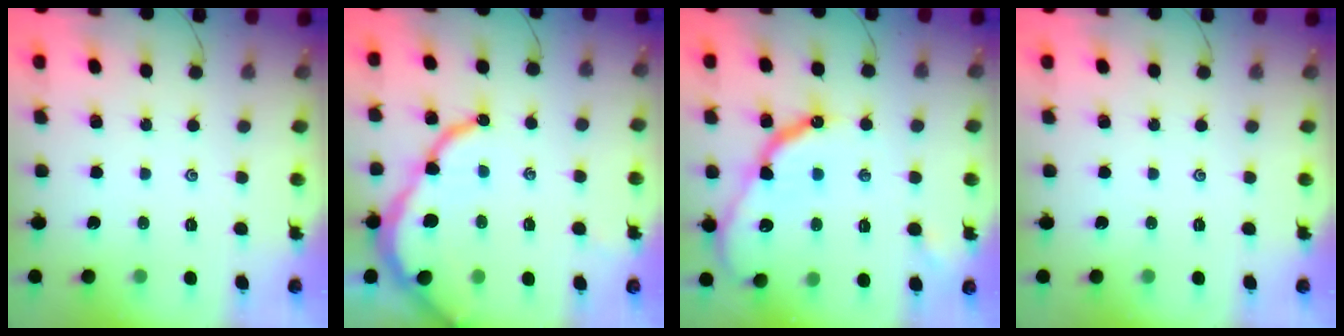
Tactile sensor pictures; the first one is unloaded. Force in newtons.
{"total": 11.4, "press": 11.3, "slide": 1.3}
{"total": 14.2, "press": 14.2, "slide": 1.2}
{"total": 0.0}